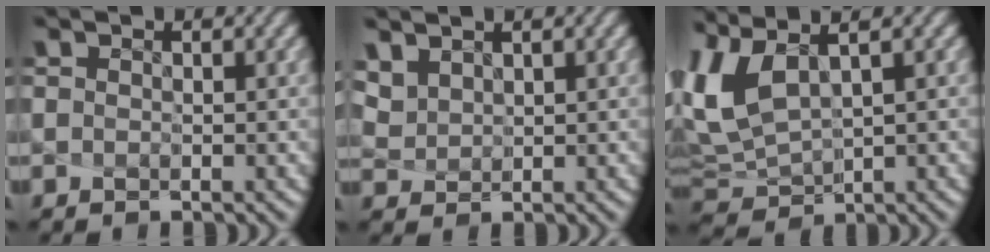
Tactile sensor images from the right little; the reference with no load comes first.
{"total": 3.8, "force": [2.5, 2.3, 1.7], "torque": [-0.076, 0.005, 0.068]}
{"total": 5.1, "force": [1.4, 2.3, 4.4], "torque": [-0.116, 0.003, 0.041]}